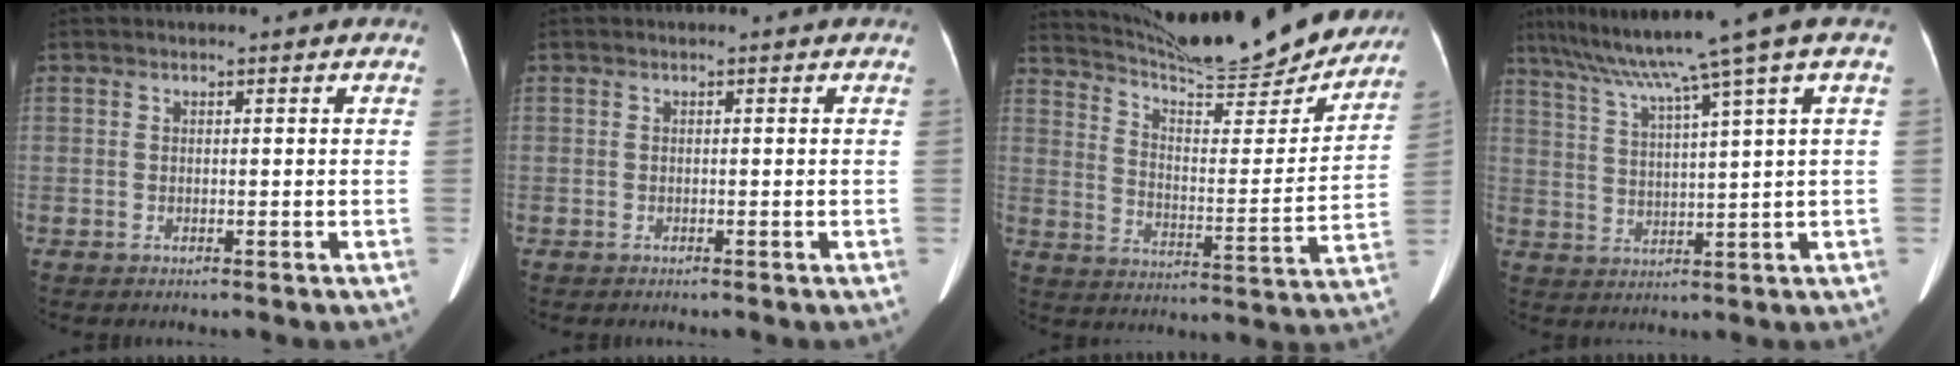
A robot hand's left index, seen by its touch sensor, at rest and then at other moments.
{"total": 0.0}
{"total": 22.9, "force": [21.2, 2.2, 8.4], "torque": [-0.141, -0.042, 0.295]}
{"total": 12.9, "force": [8.8, -2.6, 9.1], "torque": [-0.150, 0.014, 0.138]}